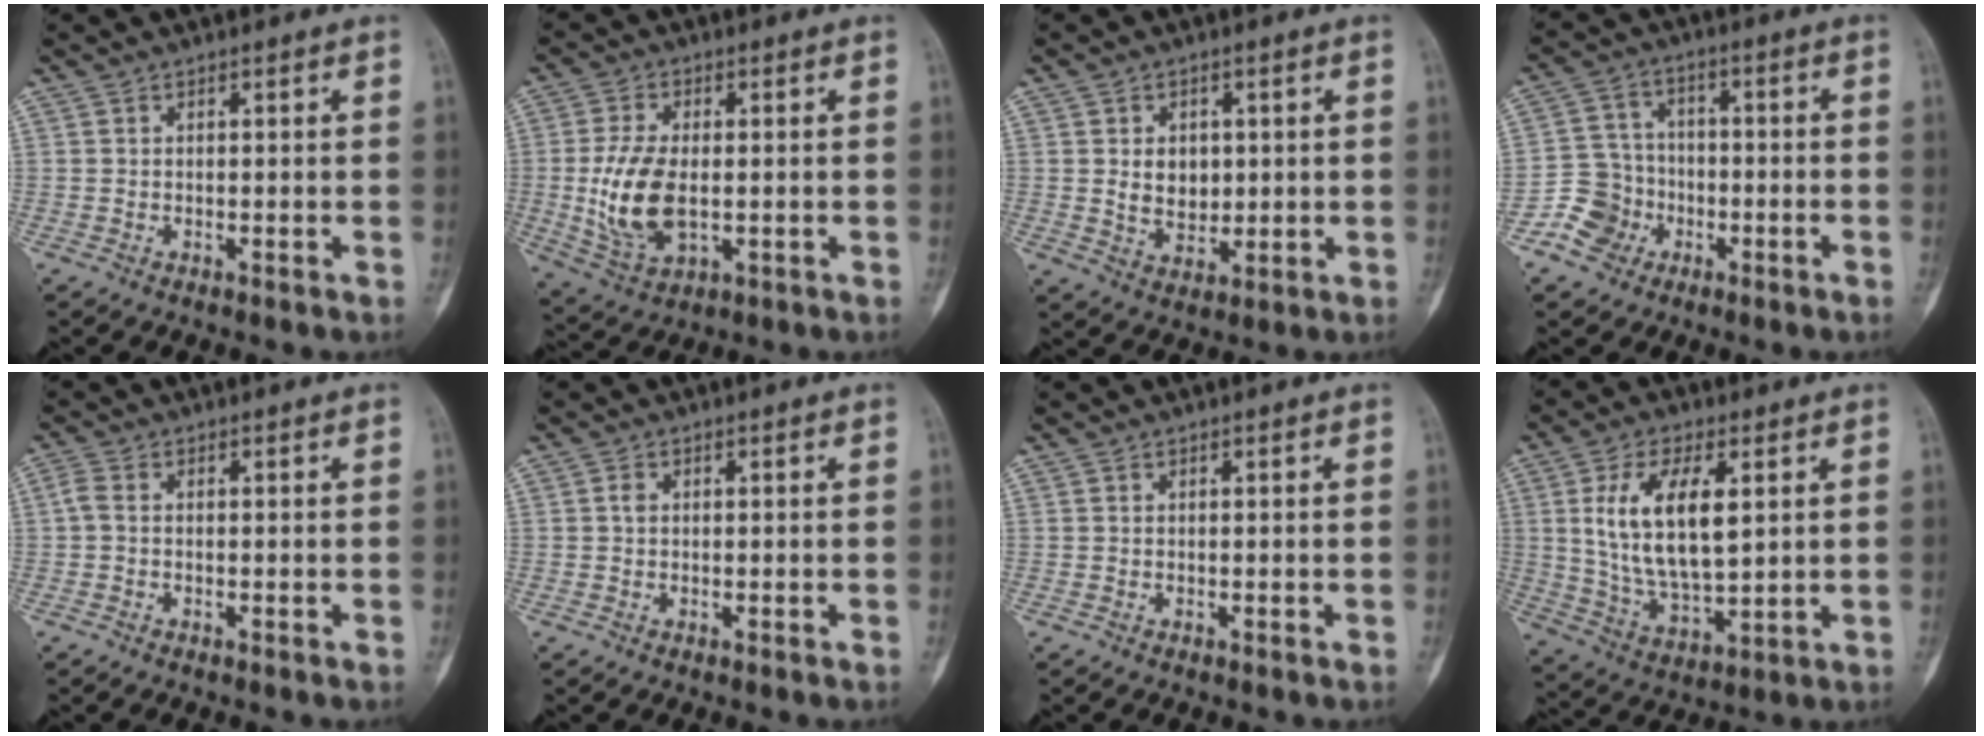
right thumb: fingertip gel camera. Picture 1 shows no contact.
{"total": 11.8, "force": [-0.8, 6.4, 9.9], "torque": [-0.201, -0.009, -0.007]}
{"total": 6.2, "force": [0.9, 4.6, 4.1], "torque": [-0.038, -0.009, 0.024]}
{"total": 7.5, "force": [-3.7, 6.4, 1.4], "torque": [0.008, 0.037, -0.072]}
{"total": 1.9, "force": [-0.1, 1.2, 1.5], "torque": [-0.036, 0.003, -0.009]}
{"total": 1.3, "force": [0.2, 1.0, 0.8], "torque": [-0.012, 0.002, 0.001]}
{"total": 0.0}
{"total": 15.2, "force": [3.5, 7.2, 13.0], "torque": [-0.234, -0.017, 0.074]}